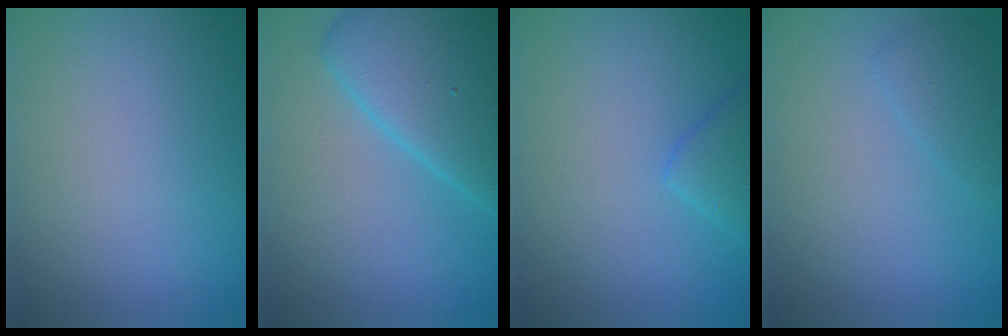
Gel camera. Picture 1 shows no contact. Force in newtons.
{"total": 7.3, "press": 7.3, "slide": 0.3}
{"total": 2.2, "press": 2.2, "slide": 0.2}
{"total": 1.3, "press": 1.3, "slide": 0.0}